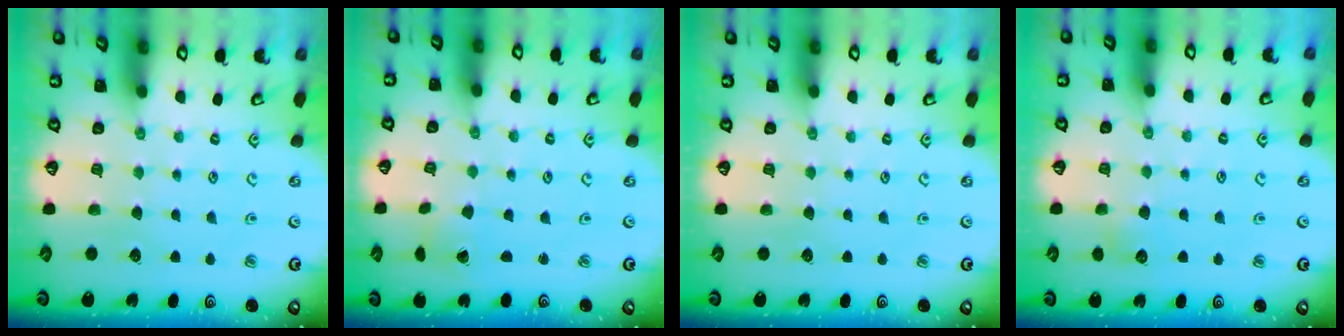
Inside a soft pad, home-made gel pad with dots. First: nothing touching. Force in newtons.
{"total": 1.6, "press": 1.6, "slide": 0.1}
{"total": 0.0}
{"total": 5.3, "press": 5.3, "slide": 0.6}